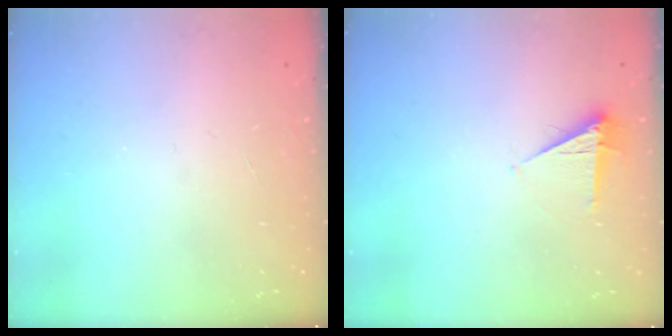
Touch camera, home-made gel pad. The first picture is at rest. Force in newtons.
{"total": 4.9, "press": 4.9, "slide": 0.7}